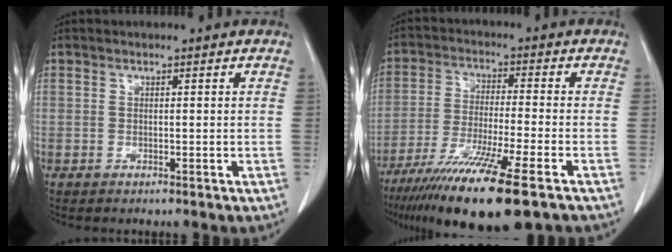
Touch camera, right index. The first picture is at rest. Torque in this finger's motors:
{"motor_torque": [1.55, -0.59, 1.05, 0.21]}